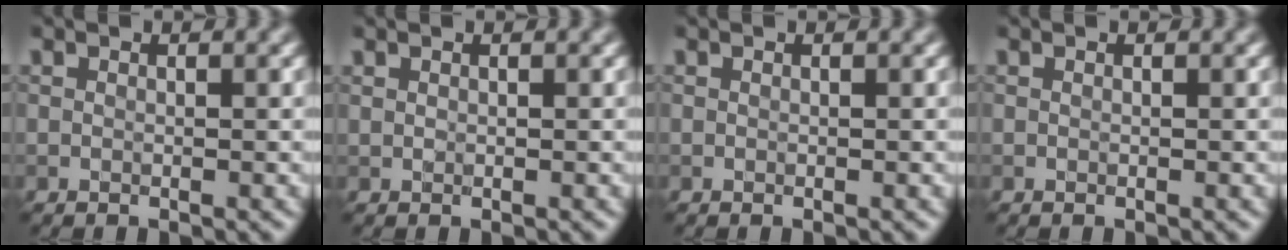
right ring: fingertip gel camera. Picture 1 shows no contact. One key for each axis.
{"total": 0.0}
{"total": 0.0}
{"total": 0.0}